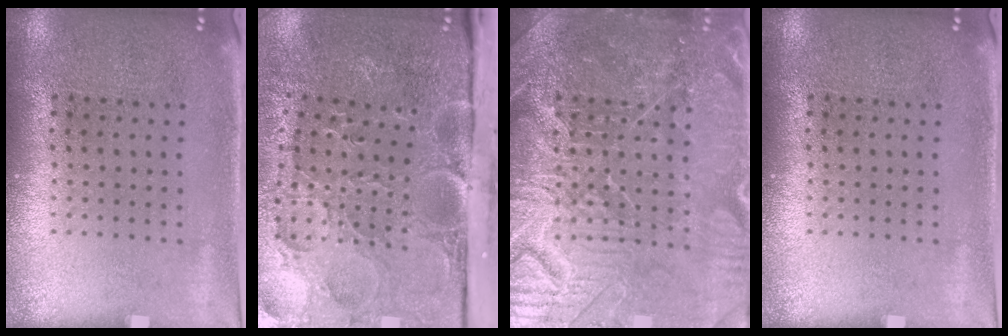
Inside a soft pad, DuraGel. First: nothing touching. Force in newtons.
{"total": 5.3, "press": 4.1, "slide": 3.4}
{"total": 5.4, "press": 5.3, "slide": 0.7}
{"total": 0.0}